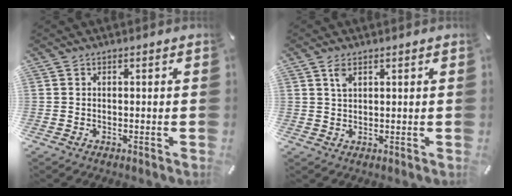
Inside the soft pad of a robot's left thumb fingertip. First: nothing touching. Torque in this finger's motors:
{"motor_torque": [0.47, 0.67, 0.43, -0.57, 0.13]}